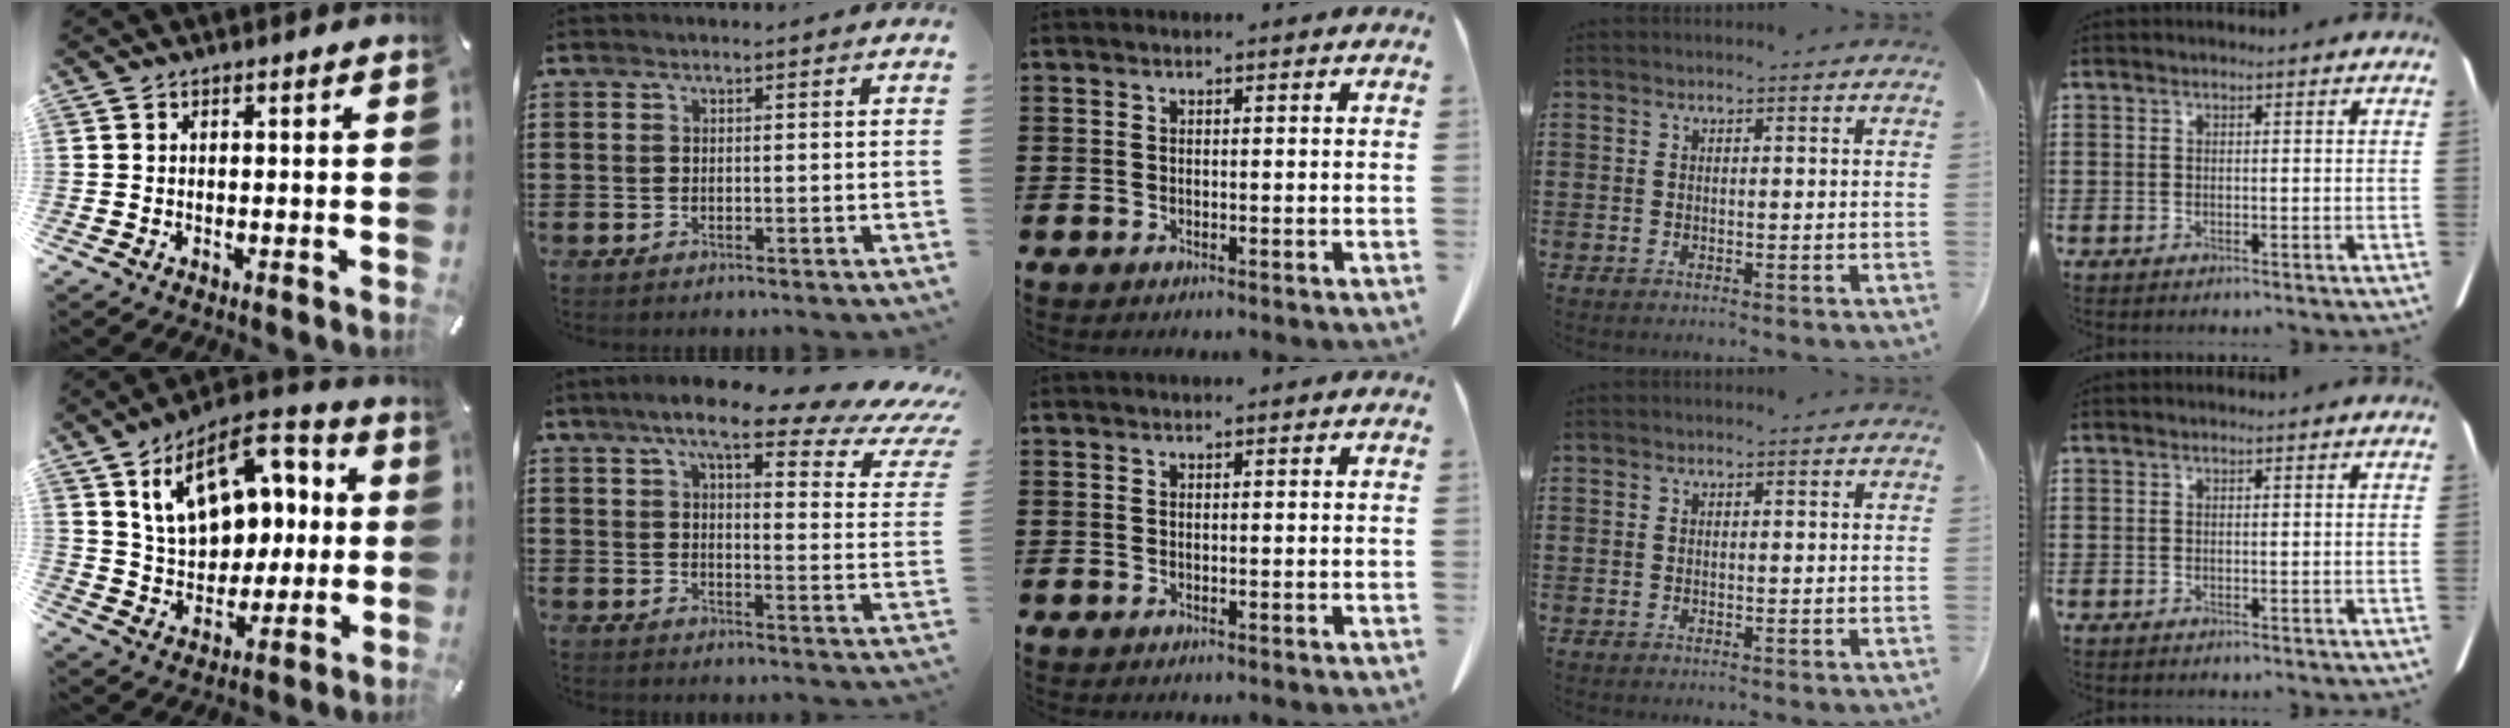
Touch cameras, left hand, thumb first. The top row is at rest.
{"thumb": {"total": 18.4, "force": [7.2, 12.6, 11.3], "torque": [-0.192, -0.019, 0.131]}, "index": {"total": 11.2, "force": [8.0, 2.4, 7.4], "torque": [-0.140, -0.034, 0.128]}}